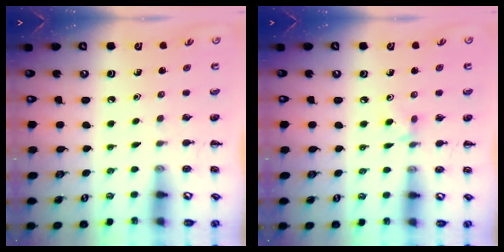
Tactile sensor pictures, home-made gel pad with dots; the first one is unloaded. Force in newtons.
{"total": 4.4, "press": 4.1, "slide": 1.5}